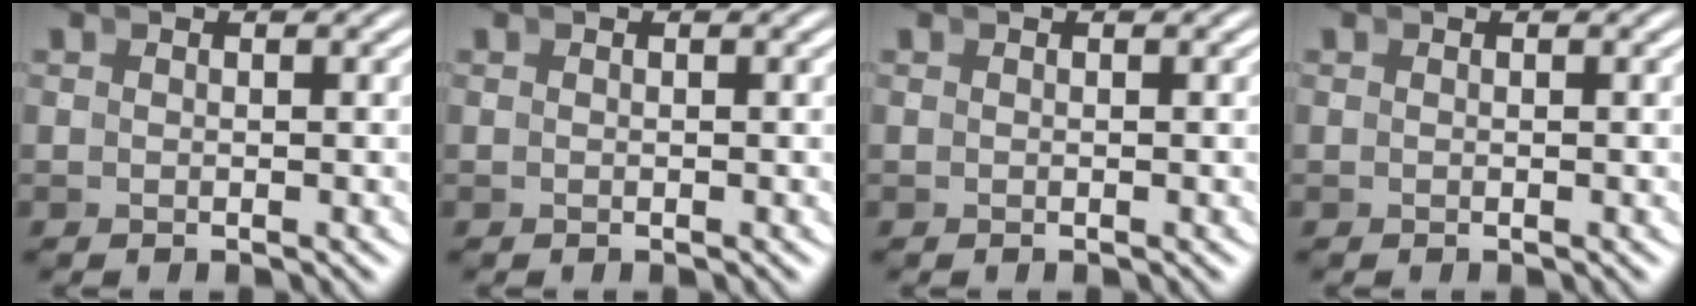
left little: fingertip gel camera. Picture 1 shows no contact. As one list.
[{"total": 0.0}, {"total": 0.0}, {"total": 0.0}]